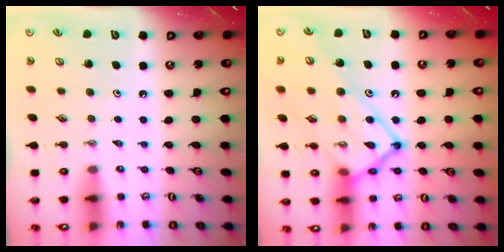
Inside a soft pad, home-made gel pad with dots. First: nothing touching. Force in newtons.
{"total": 19.8, "press": 19.7, "slide": 2.5}